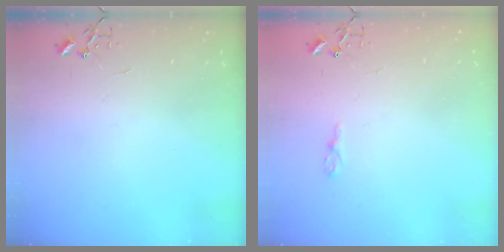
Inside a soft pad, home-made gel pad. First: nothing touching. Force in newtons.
{"total": 3.8, "press": 3.8, "slide": 0.4}